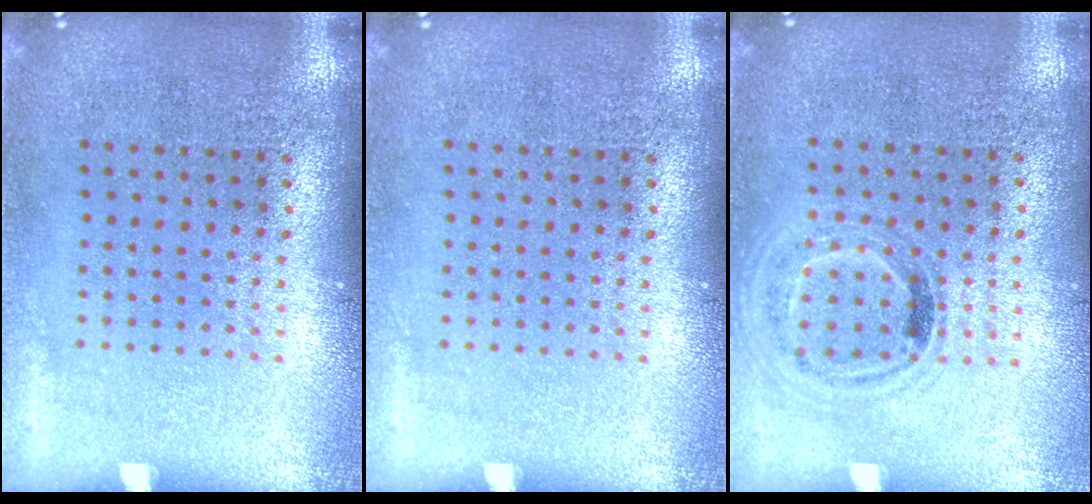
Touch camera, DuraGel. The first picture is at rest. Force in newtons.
{"total": 0.0}
{"total": 1.0, "press": 0.9, "slide": 0.4}